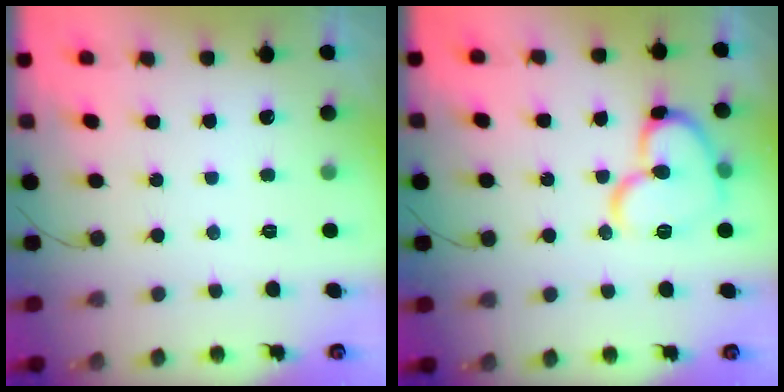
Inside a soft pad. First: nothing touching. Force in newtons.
{"total": 15.4, "press": 15.3, "slide": 1.4}